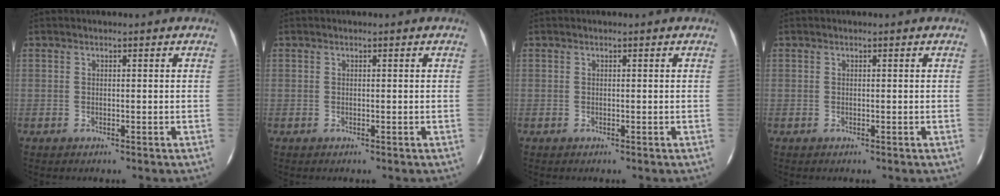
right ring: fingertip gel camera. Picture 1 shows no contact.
{"total": 0.0}
{"total": 0.0}
{"total": 0.0}